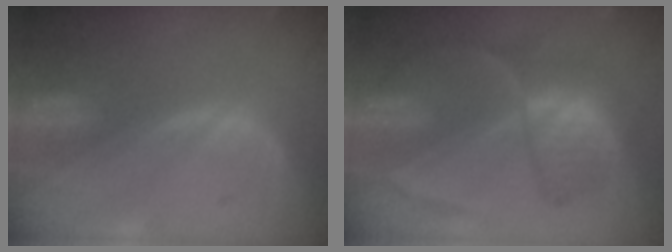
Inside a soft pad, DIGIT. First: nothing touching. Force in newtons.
{"total": 7.2, "press": 7.0, "slide": 1.8}